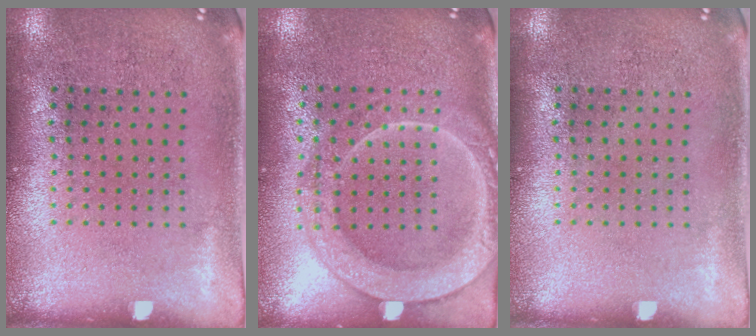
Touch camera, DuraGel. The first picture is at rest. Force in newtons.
{"total": 2.0, "press": 1.9, "slide": 0.3}
{"total": 0.0}